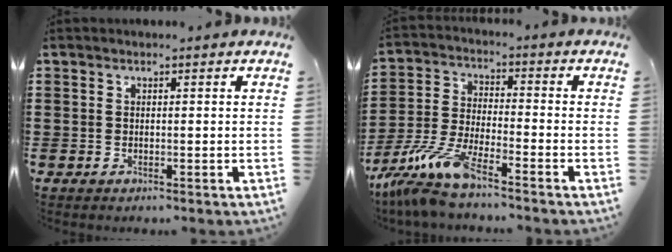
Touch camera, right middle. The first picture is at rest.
{"total": 8.8, "force": [-7.3, 0.3, 4.9], "torque": [-0.121, -0.014, -0.150]}